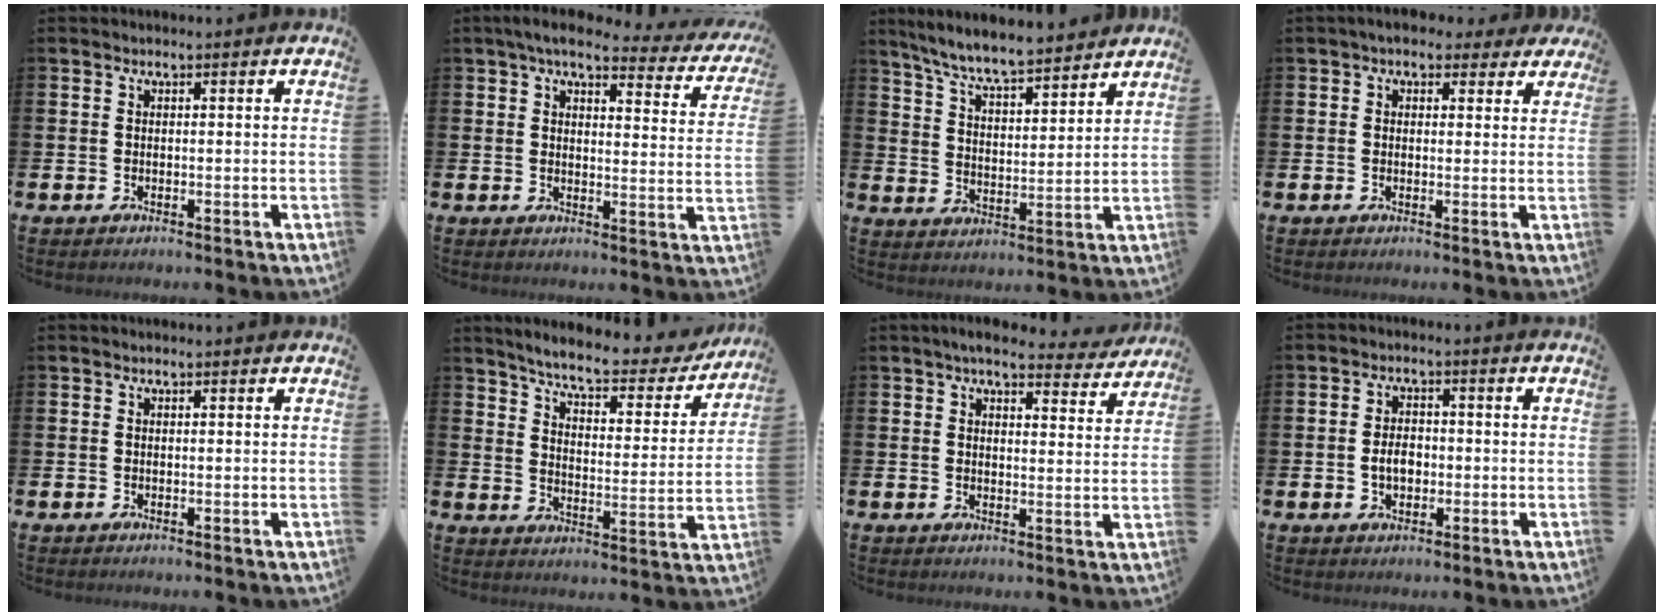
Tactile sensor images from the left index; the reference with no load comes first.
{"total": 5.4, "force": [4.6, 1.4, 2.5], "torque": [-0.052, -0.024, 0.074]}
{"total": 7.5, "force": [7.2, 0.4, 2.4], "torque": [-0.075, -0.043, 0.127]}
{"total": 3.7, "force": [2.9, 2.0, 1.1], "torque": [-0.020, -0.006, 0.050]}
{"total": 0.0}
{"total": 6.7, "force": [6.1, 1.0, 2.5], "torque": [-0.071, -0.045, 0.097]}
{"total": 5.3, "force": [4.8, 1.3, 1.9], "torque": [-0.032, -0.024, 0.082]}
{"total": 3.3, "force": [-0.5, 2.2, 2.3], "torque": [-0.029, -0.001, -0.015]}